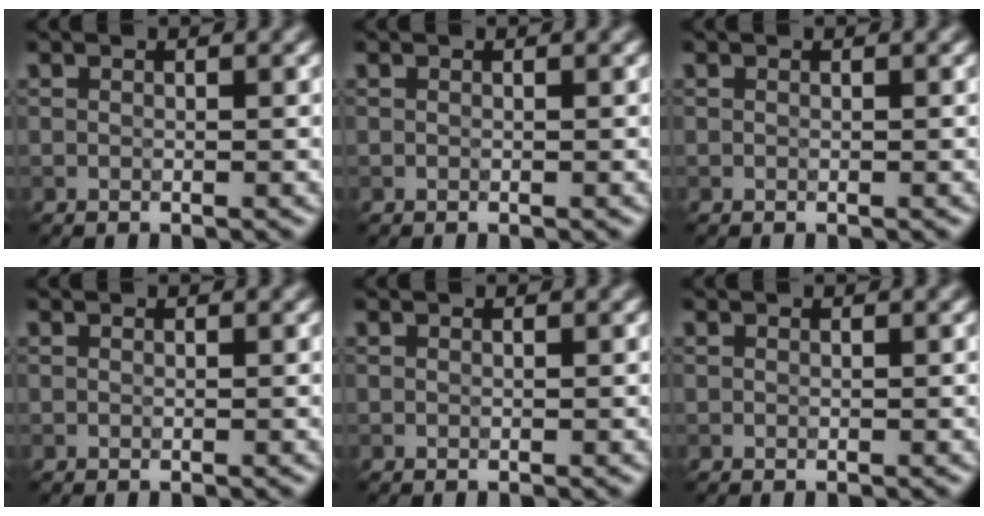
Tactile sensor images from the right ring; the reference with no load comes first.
{"total": 0.0}
{"total": 0.0}
{"total": 0.0}
{"total": 0.0}
{"total": 0.0}